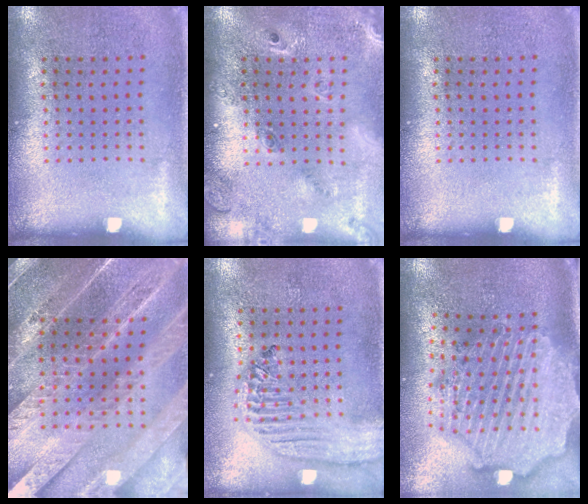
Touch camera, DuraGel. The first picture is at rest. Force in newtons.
{"total": 2.3, "press": 1.7, "slide": 1.5}
{"total": 0.0}
{"total": 5.1, "press": 4.4, "slide": 2.6}
{"total": 2.1, "press": 1.9, "slide": 1.0}
{"total": 3.4, "press": 2.9, "slide": 1.9}